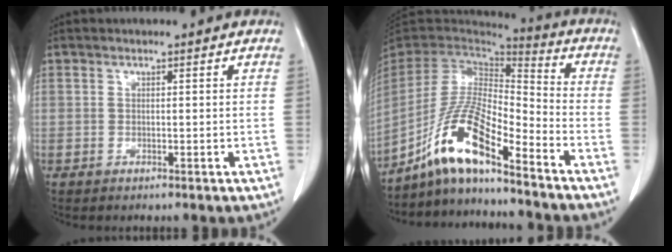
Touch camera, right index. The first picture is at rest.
{"total": 13.5, "force": [-9.0, 1.8, 9.9], "torque": [-0.199, 0.003, -0.170]}